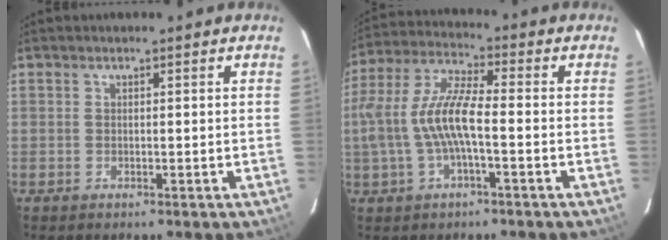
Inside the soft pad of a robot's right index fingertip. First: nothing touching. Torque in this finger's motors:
{"motor_torque": [0.63, -0.37, 0.77, 0.21]}